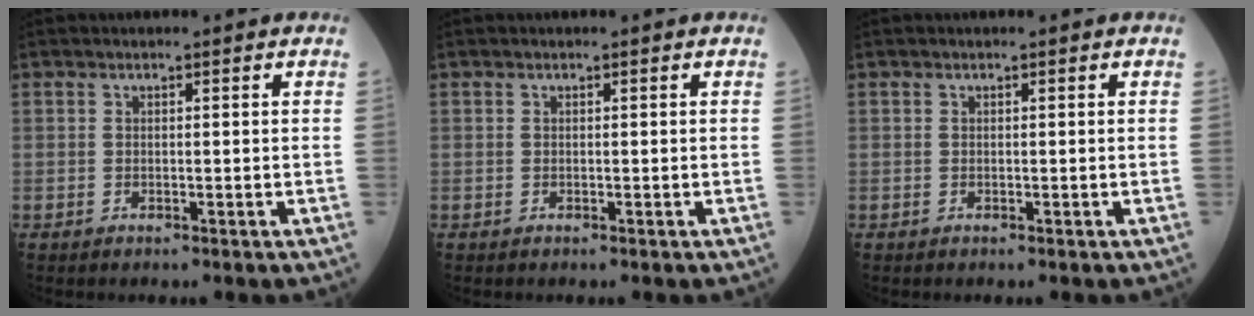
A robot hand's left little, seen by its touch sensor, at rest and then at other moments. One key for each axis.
{"total": 0.0}
{"total": 0.0}